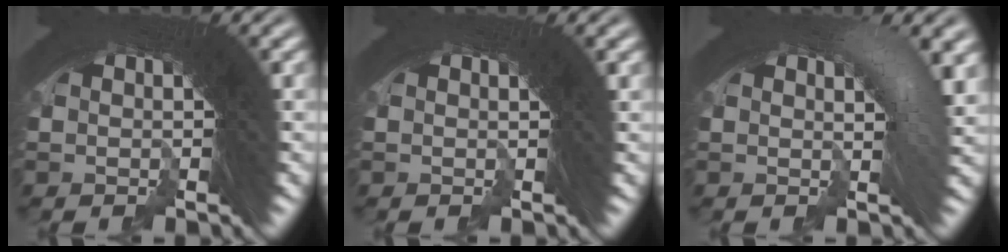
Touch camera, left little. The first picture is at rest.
{"total": 0.7, "force": [0.5, -0.1, 0.6], "torque": [-0.013, 0.000, 0.006]}
{"total": 3.7, "force": [0.8, 1.0, 3.5], "torque": [-0.039, 0.008, 0.004]}